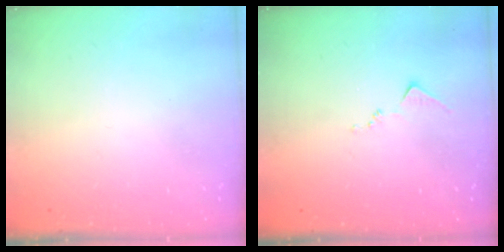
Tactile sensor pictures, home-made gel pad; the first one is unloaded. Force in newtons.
{"total": 7.8, "press": 7.8, "slide": 0.2}